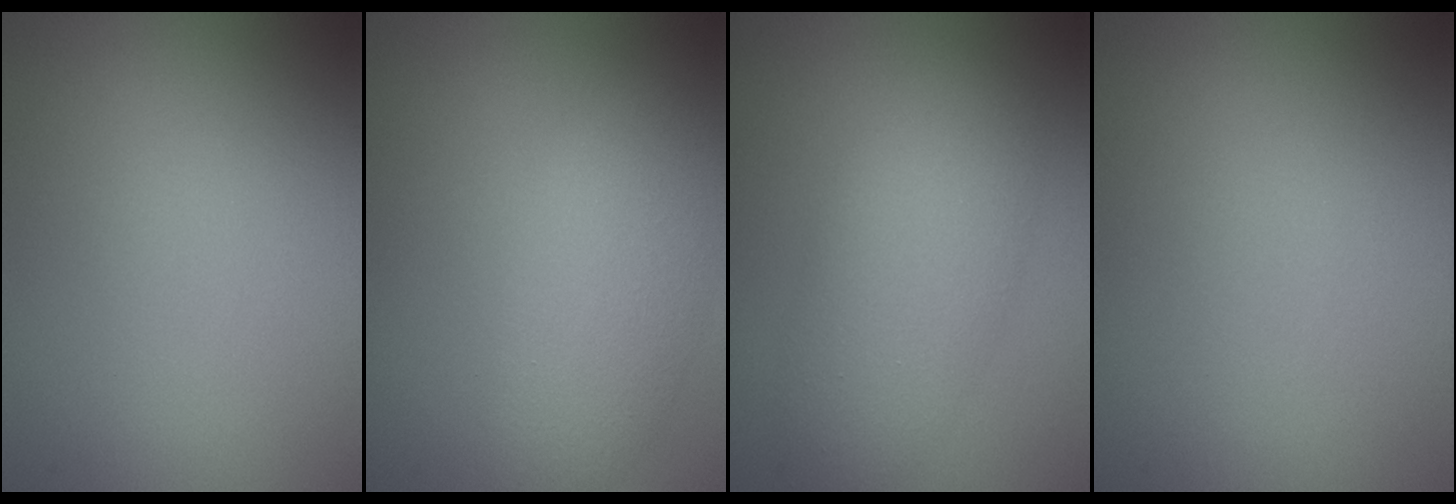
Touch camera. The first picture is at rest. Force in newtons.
{"total": 4.6, "press": 4.6, "slide": 0.2}
{"total": 5.6, "press": 5.6, "slide": 0.1}
{"total": 0.0}